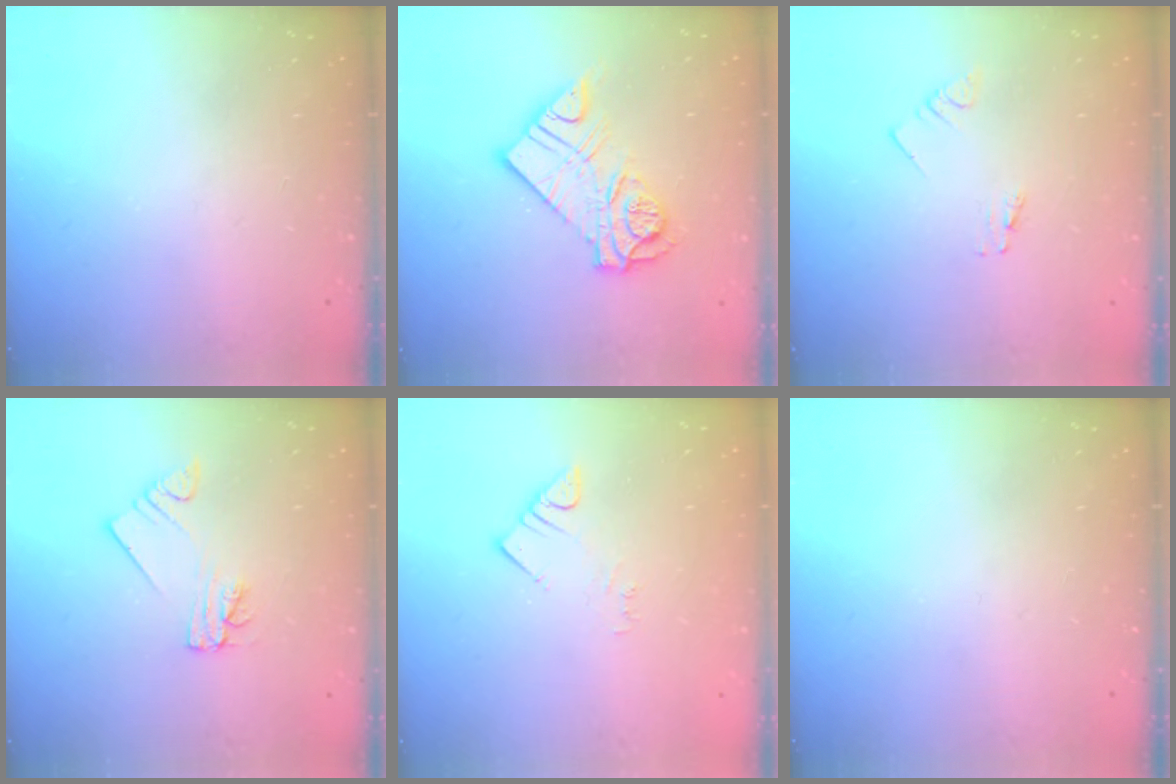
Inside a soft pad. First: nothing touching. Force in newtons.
{"total": 13.1, "press": 13.0, "slide": 1.3}
{"total": 0.7, "press": 0.7, "slide": 0.1}
{"total": 2.2, "press": 2.2, "slide": 0.1}
{"total": 2.8, "press": 2.8, "slide": 0.2}
{"total": 0.0}